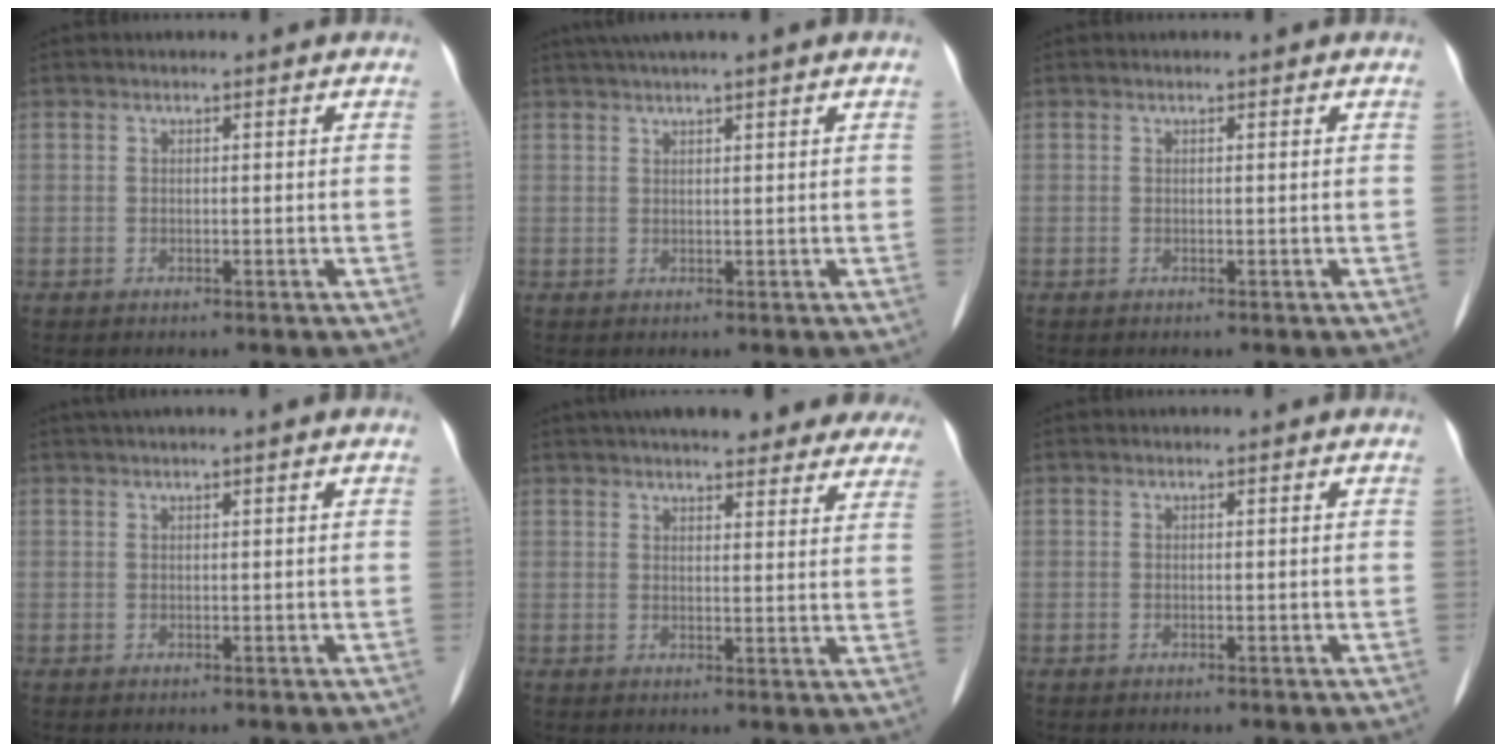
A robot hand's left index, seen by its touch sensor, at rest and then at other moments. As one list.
[{"total": 5.2, "force": [3.9, -0.6, 3.3], "torque": [-0.053, 0.034, 0.068]}, {"total": 0.0}, {"total": 1.8, "force": [1.3, -0.4, 1.2], "torque": [-0.025, 0.019, 0.030]}, {"total": 21.7, "force": [18.8, 5.4, 9.5], "torque": [-0.125, 0.018, 0.223]}, {"total": 0.0}]